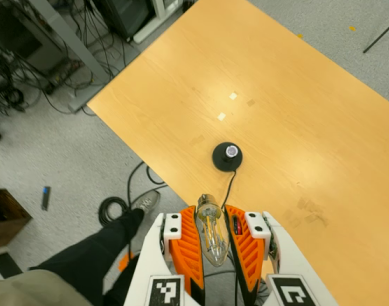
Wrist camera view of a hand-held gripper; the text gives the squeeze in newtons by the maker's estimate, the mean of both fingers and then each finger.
{"total": 22.5, "left": 24.3, "right": 20.7}